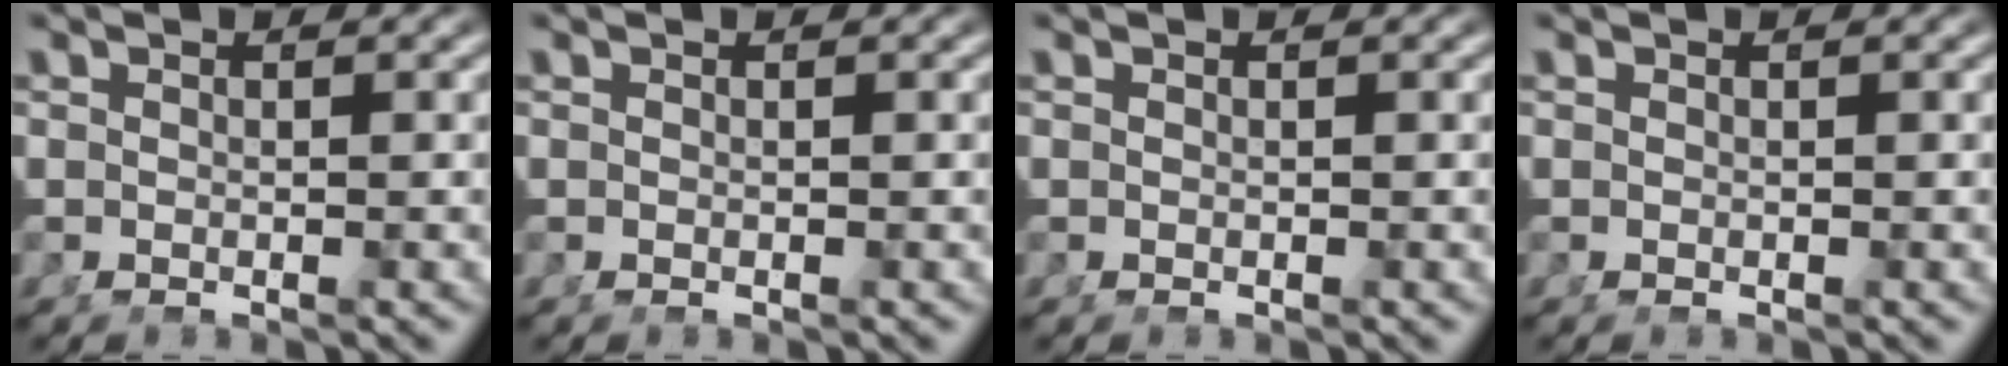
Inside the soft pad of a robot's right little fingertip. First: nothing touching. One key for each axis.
{"total": 0.0}
{"total": 0.0}
{"total": 0.0}